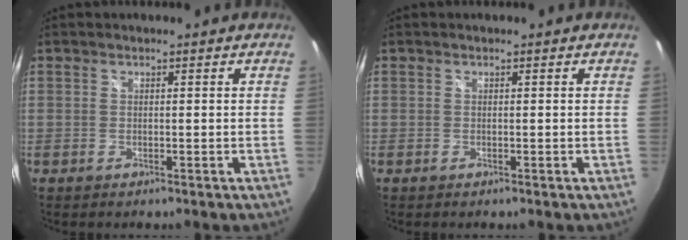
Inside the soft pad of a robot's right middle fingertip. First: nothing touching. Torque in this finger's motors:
{"motor_torque": [0.20, -0.21, 0.00, 0.00]}